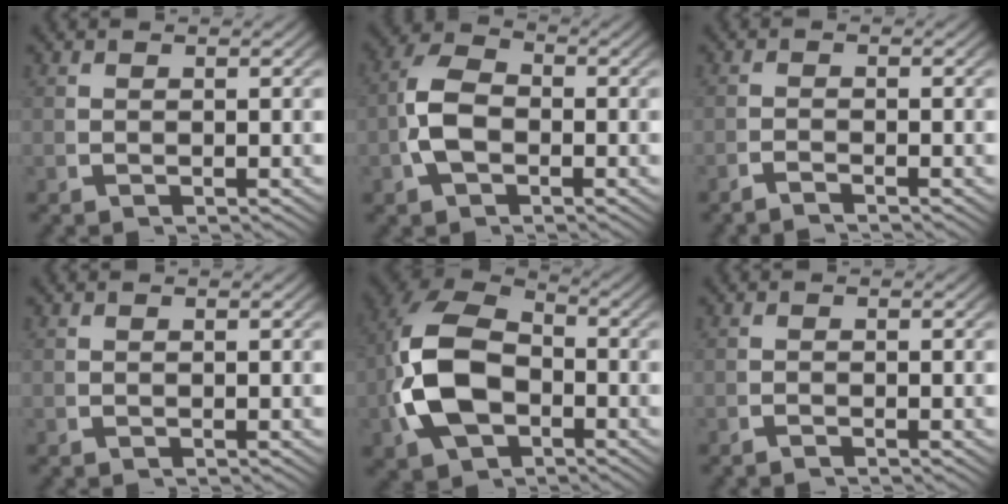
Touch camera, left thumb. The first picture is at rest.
{"total": 5.6, "force": [-0.4, 3.8, 4.0], "torque": [-0.093, -0.014, -0.002]}
{"total": 1.3, "force": [-1.3, 0.0, 0.1], "torque": [0.002, -0.002, -0.030]}
{"total": 0.8, "force": [0.2, -0.7, -0.2], "torque": [0.008, -0.003, 0.008]}
{"total": 12.1, "force": [-1.0, 8.8, 8.3], "torque": [-0.204, -0.034, -0.001]}
{"total": 0.6, "force": [-0.6, -0.1, 0.1], "torque": [0.003, 0.000, -0.015]}